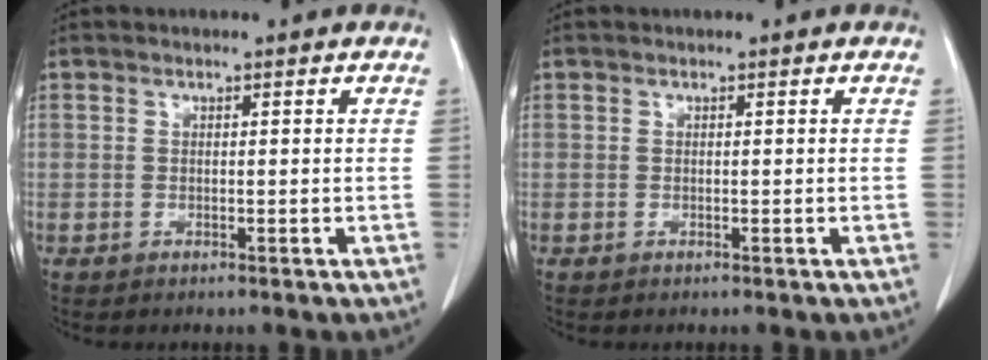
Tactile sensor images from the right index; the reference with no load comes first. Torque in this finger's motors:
{"motor_torque": [0.00, 0.00, 0.00, 0.00]}